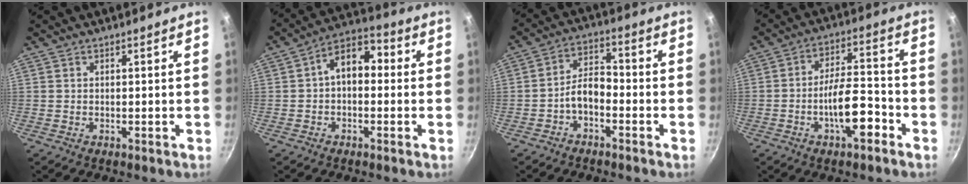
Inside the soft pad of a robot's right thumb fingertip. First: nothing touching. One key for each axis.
{"total": 8.9, "fx": 0.3, "fy": 5.9, "fz": 6.6, "tx": -0.075, "ty": 0.031, "tz": -0.012}
{"total": 5.8, "fx": -2.8, "fy": 3.1, "fz": 4.0, "tx": -0.062, "ty": 0.043, "tz": -0.055}
{"total": 10.6, "fx": -4.6, "fy": 3.9, "fz": 8.7, "tx": -0.123, "ty": 0.042, "tz": -0.076}